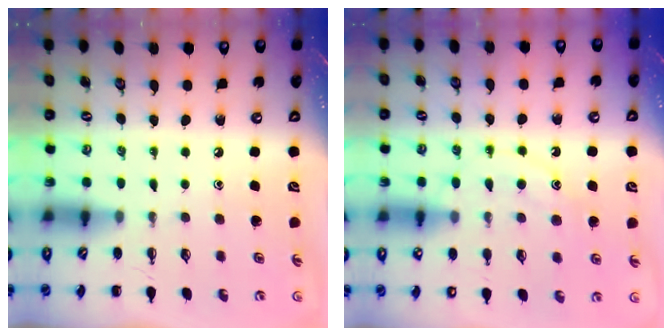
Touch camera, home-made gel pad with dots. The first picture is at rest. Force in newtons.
{"total": 11.5, "press": 11.5, "slide": 0.8}